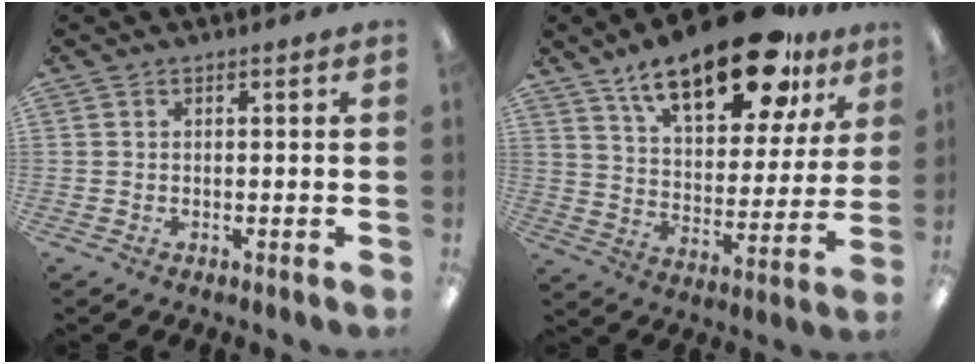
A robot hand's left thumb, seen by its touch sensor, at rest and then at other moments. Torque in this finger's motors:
{"motor_torque": [0.53, 0.69, 1.30, -1.46, 0.12]}